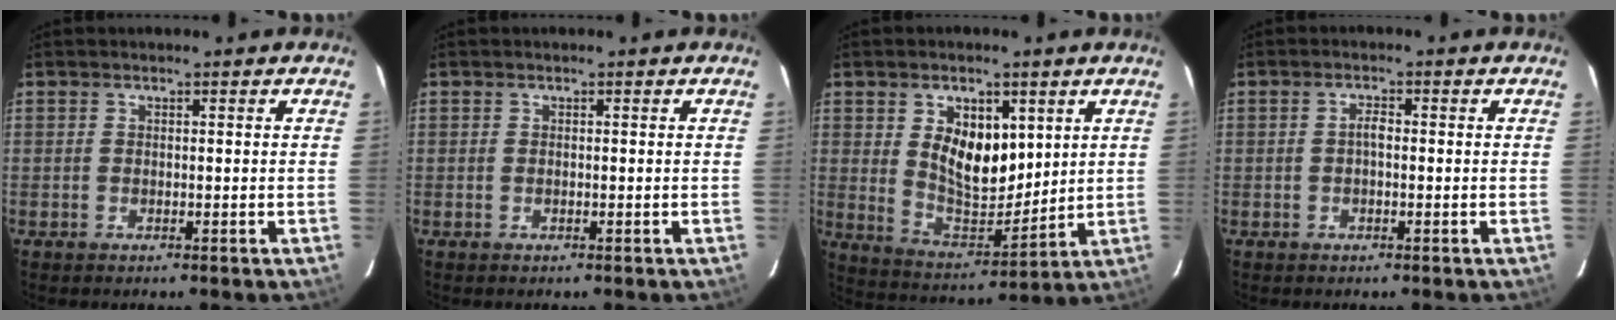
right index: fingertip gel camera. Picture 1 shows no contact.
{"total": 0.0}
{"total": 11.8, "force": [3.8, 7.0, 8.7], "torque": [-0.150, -0.004, 0.083]}
{"total": 1.5, "force": [-0.2, 0.7, 1.3], "torque": [-0.024, 0.008, -0.007]}